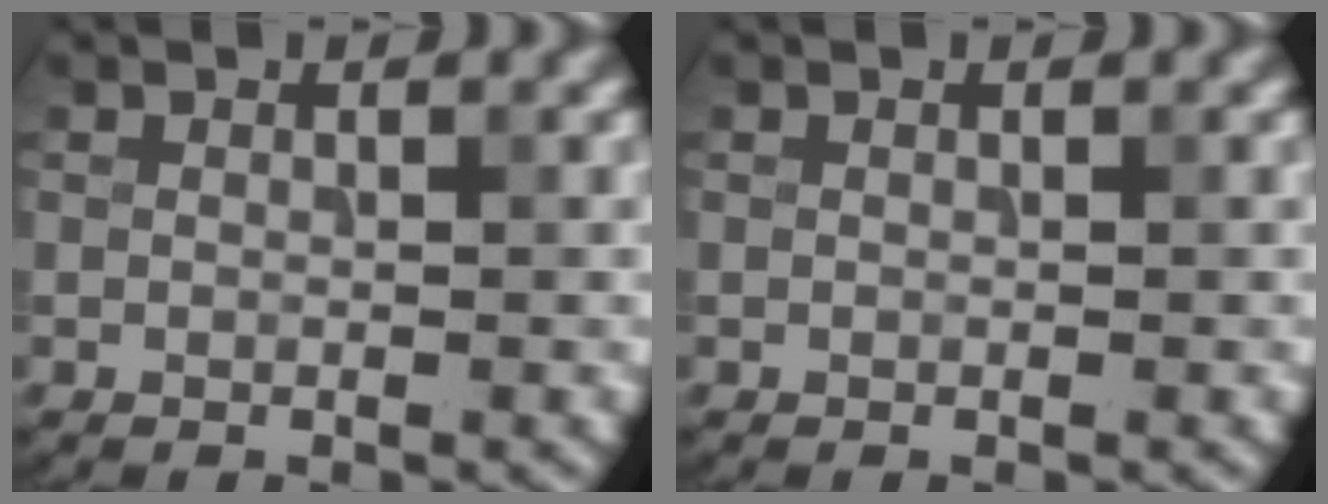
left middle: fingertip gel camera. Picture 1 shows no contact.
{"total": 0.0}